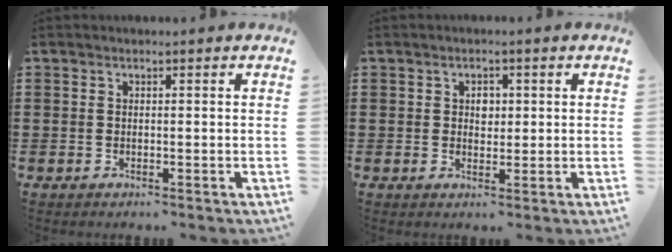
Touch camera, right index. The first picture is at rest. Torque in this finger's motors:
{"motor_torque": [0.66, 0.51, 0.02, 0.03]}